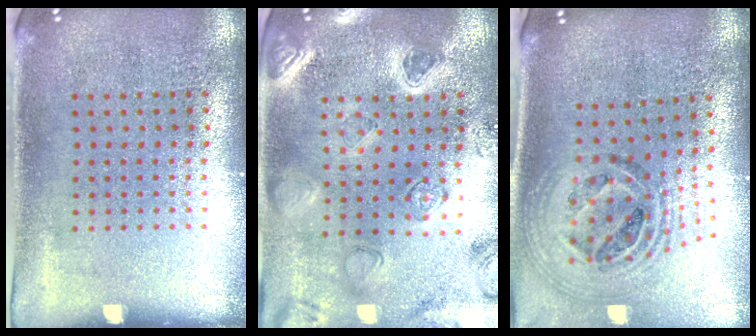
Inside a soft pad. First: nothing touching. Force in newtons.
{"total": 2.2, "press": 2.2, "slide": 0.4}
{"total": 1.9, "press": 1.6, "slide": 1.1}